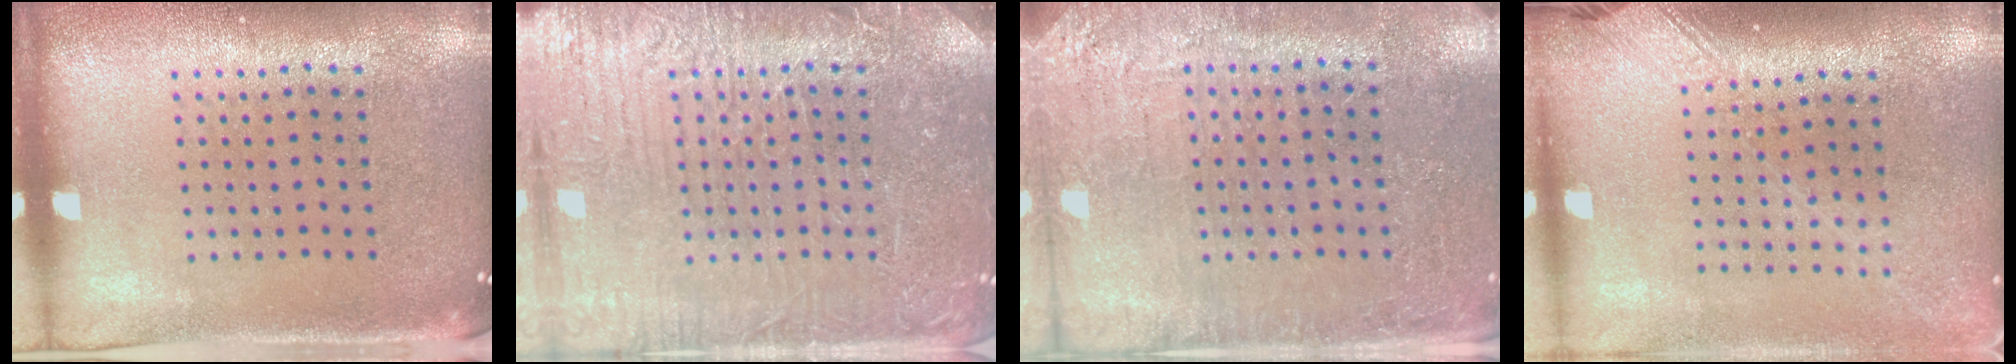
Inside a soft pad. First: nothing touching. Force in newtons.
{"total": 4.6, "press": 4.6, "slide": 0.6}
{"total": 2.8, "press": 2.8, "slide": 0.3}
{"total": 1.8, "press": 1.4, "slide": 1.0}